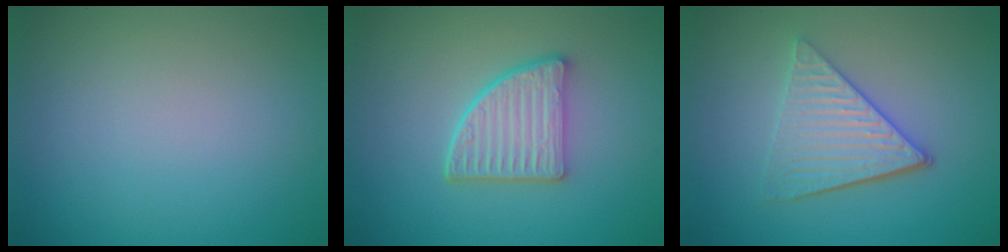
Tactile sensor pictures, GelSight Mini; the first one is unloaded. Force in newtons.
{"total": 4.4, "press": 3.7, "slide": 2.4}
{"total": 4.5, "press": 3.5, "slide": 2.8}